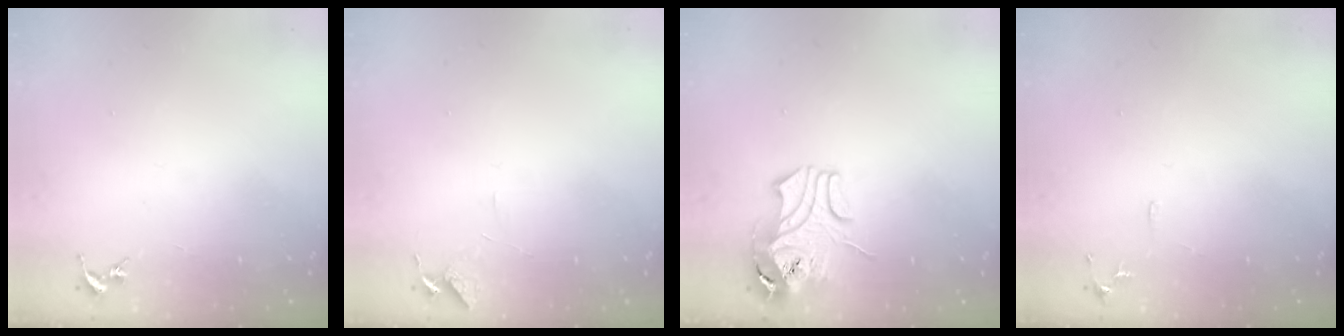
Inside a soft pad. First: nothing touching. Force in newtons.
{"total": 6.0, "press": 5.9, "slide": 0.6}
{"total": 9.8, "press": 9.7, "slide": 1.6}
{"total": 5.7, "press": 5.6, "slide": 0.6}